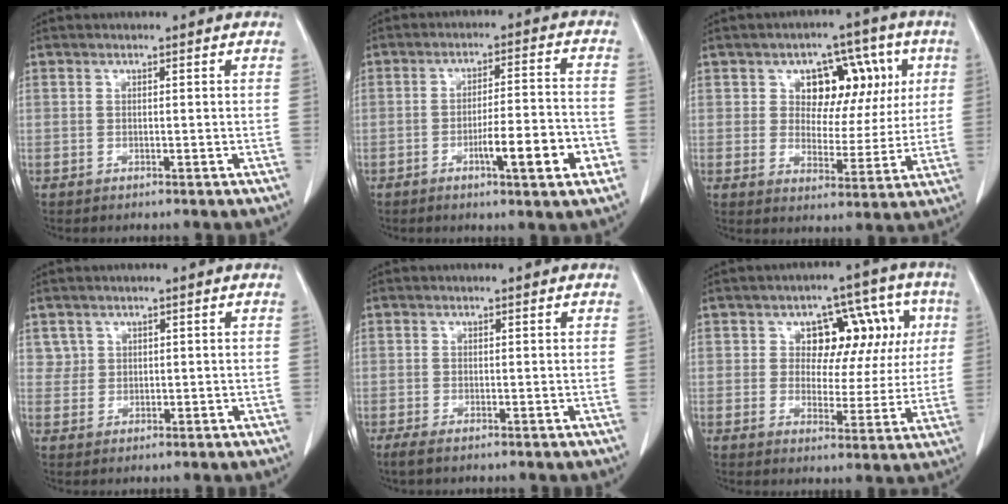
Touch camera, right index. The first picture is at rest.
{"total": 9.6, "force": [-3.9, 1.0, 8.7], "torque": [-0.131, 0.005, -0.057]}
{"total": 10.9, "force": [3.3, 7.3, 7.3], "torque": [-0.079, 0.037, 0.054]}
{"total": 2.0, "force": [0.9, 1.8, -0.1], "torque": [0.016, 0.004, 0.012]}
{"total": 1.4, "force": [-0.8, 0.4, 1.1], "torque": [-0.023, -0.003, -0.016]}
{"total": 10.7, "force": [2.9, 7.2, 7.4], "torque": [-0.067, 0.043, 0.042]}